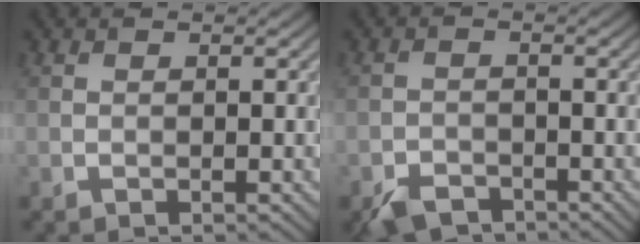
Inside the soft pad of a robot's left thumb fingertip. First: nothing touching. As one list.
[{"total": 3.6, "force": [-2.8, 1.7, 1.4], "torque": [-0.027, -0.007, -0.058]}]